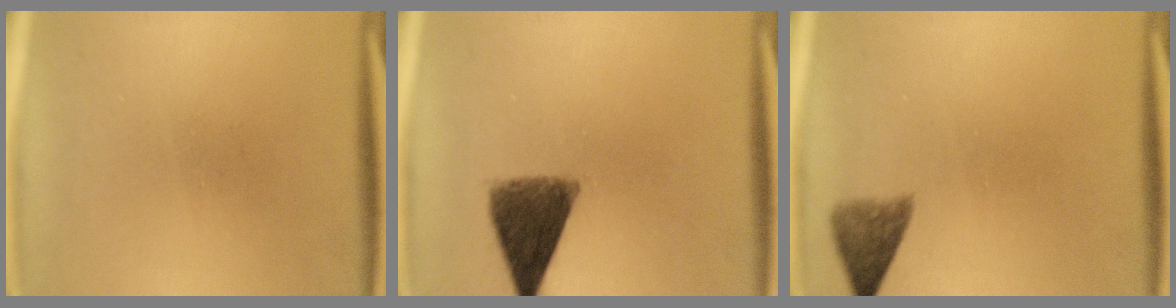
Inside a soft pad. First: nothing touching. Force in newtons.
{"total": 9.0}
{"total": 3.6}